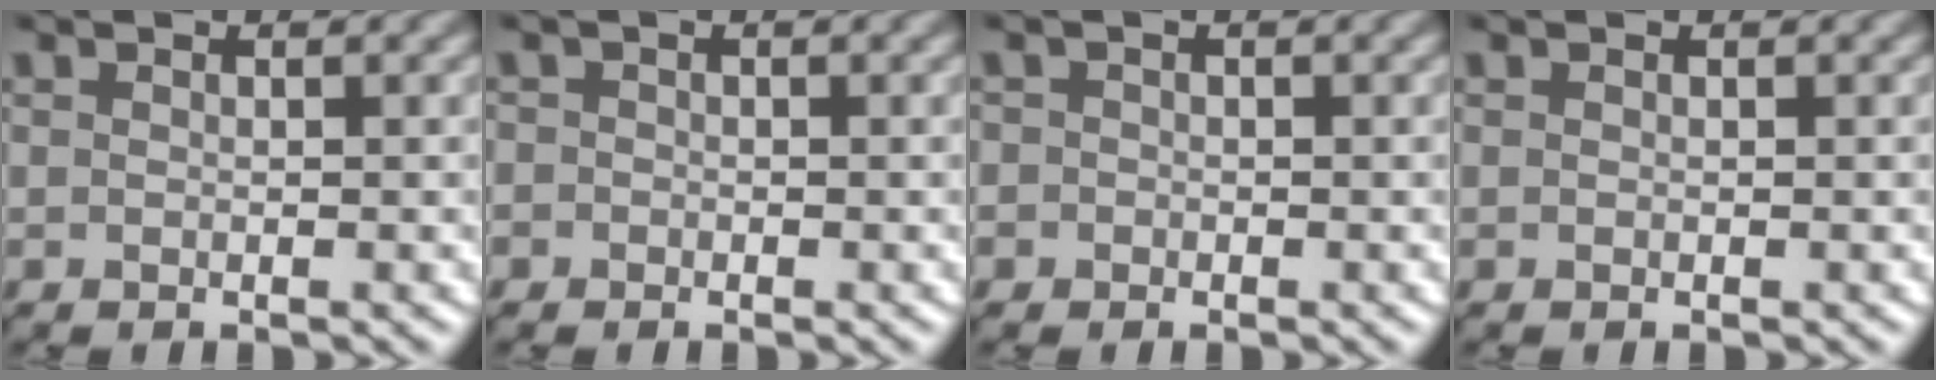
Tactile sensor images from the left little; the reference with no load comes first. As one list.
[{"total": 0.9, "force": [-0.3, 0.9, 0.1], "torque": [0.009, -0.005, -0.008]}, {"total": 1.2, "force": [-0.1, 1.2, 0.1], "torque": [0.016, 0.001, -0.012]}, {"total": 0.0}]